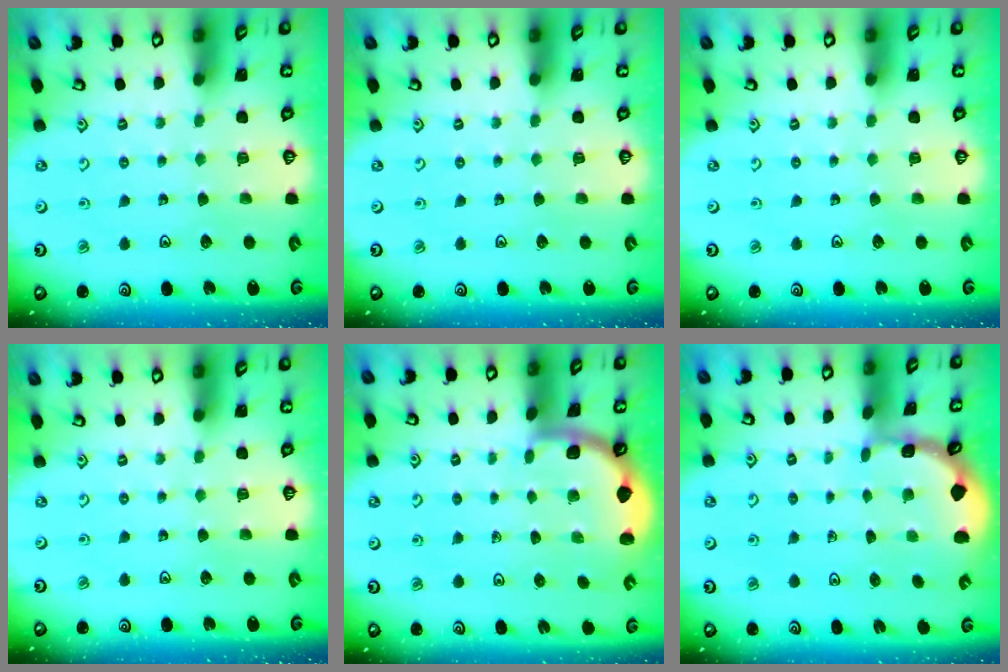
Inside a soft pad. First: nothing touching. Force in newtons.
{"total": 0.0}
{"total": 0.0}
{"total": 0.0}
{"total": 1.7, "press": 1.7, "slide": 0.0}
{"total": 1.5, "press": 1.4, "slide": 0.3}